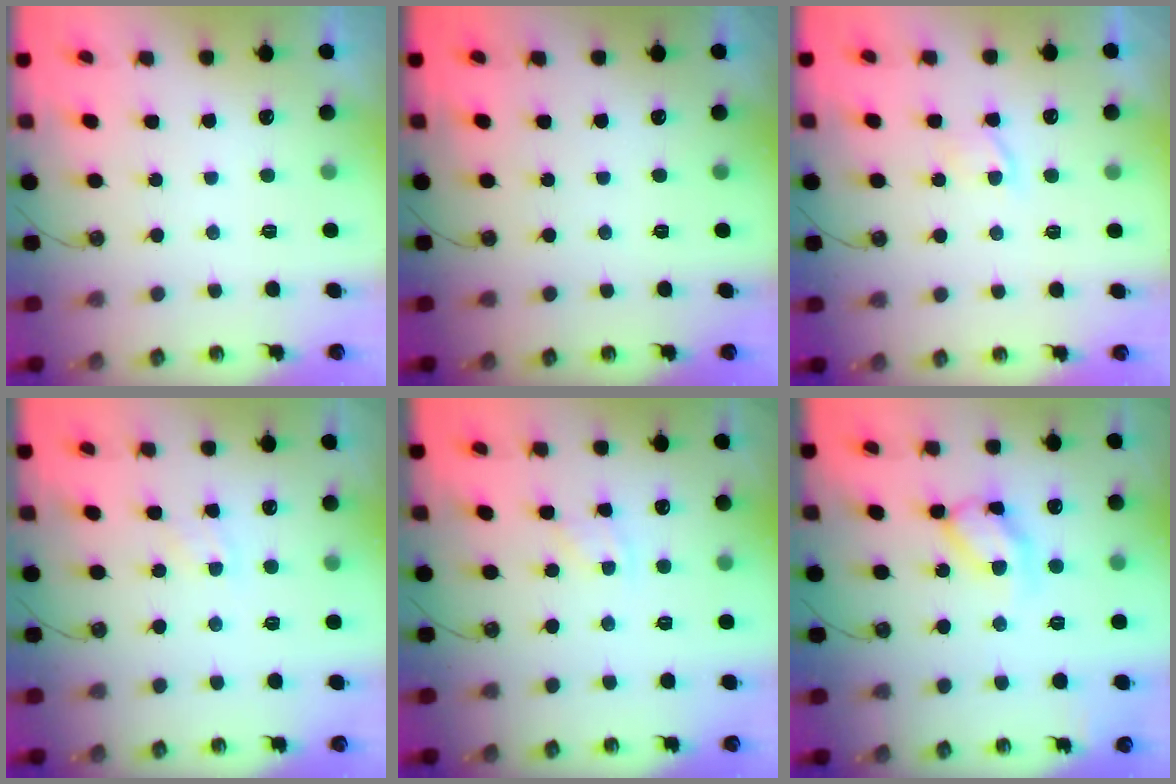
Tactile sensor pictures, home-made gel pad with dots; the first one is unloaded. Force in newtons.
{"total": 0.0}
{"total": 2.1, "press": 2.1, "slide": 0.4}
{"total": 4.1, "press": 4.1, "slide": 0.6}
{"total": 4.6, "press": 4.5, "slide": 0.7}
{"total": 12.8, "press": 12.7, "slide": 0.9}